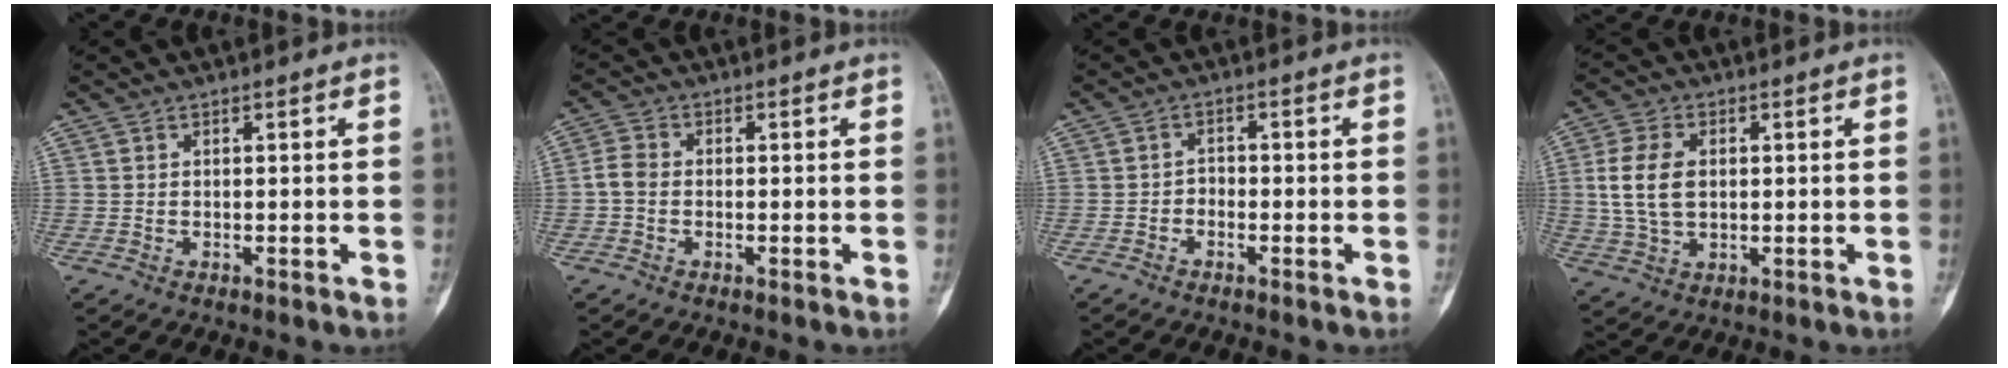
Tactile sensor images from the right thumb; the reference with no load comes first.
{"total": 3.2, "force": [-0.7, 2.3, 2.1], "torque": [-0.045, 0.008, -0.024]}
{"total": 1.8, "force": [-1.0, 1.3, 0.7], "torque": [0.001, 0.013, -0.023]}
{"total": 9.2, "force": [1.0, 6.0, 6.9], "torque": [-0.144, 0.003, 0.024]}